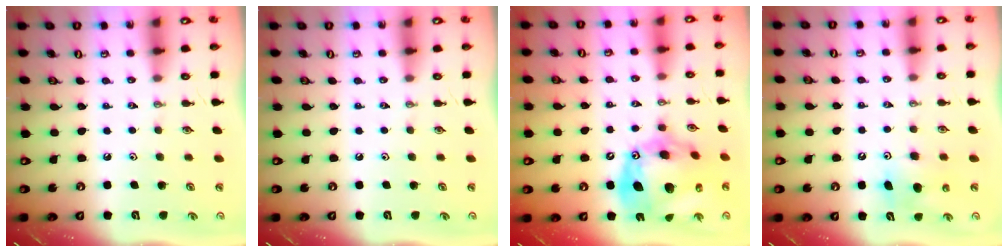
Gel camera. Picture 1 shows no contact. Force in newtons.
{"total": 0.0}
{"total": 22.8, "press": 22.7, "slide": 2.3}
{"total": 7.5, "press": 7.5, "slide": 0.5}